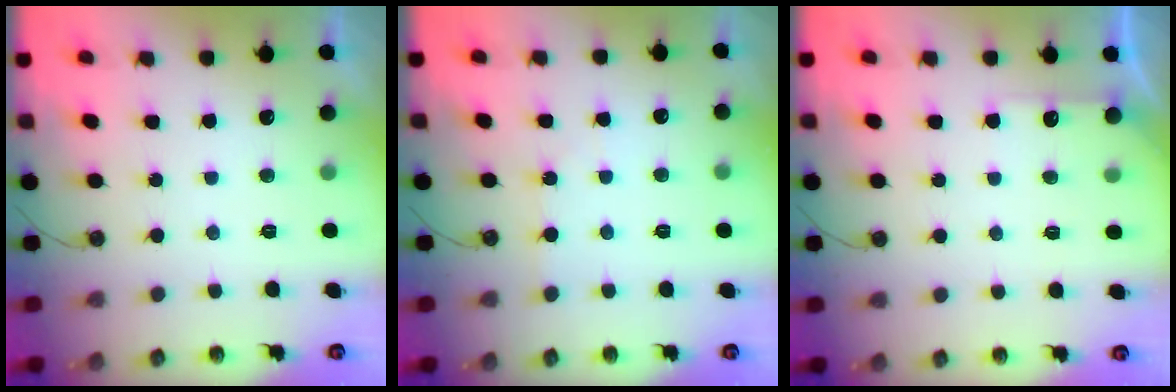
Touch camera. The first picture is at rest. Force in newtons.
{"total": 2.1, "press": 2.0, "slide": 0.3}
{"total": 5.1, "press": 5.1, "slide": 0.4}